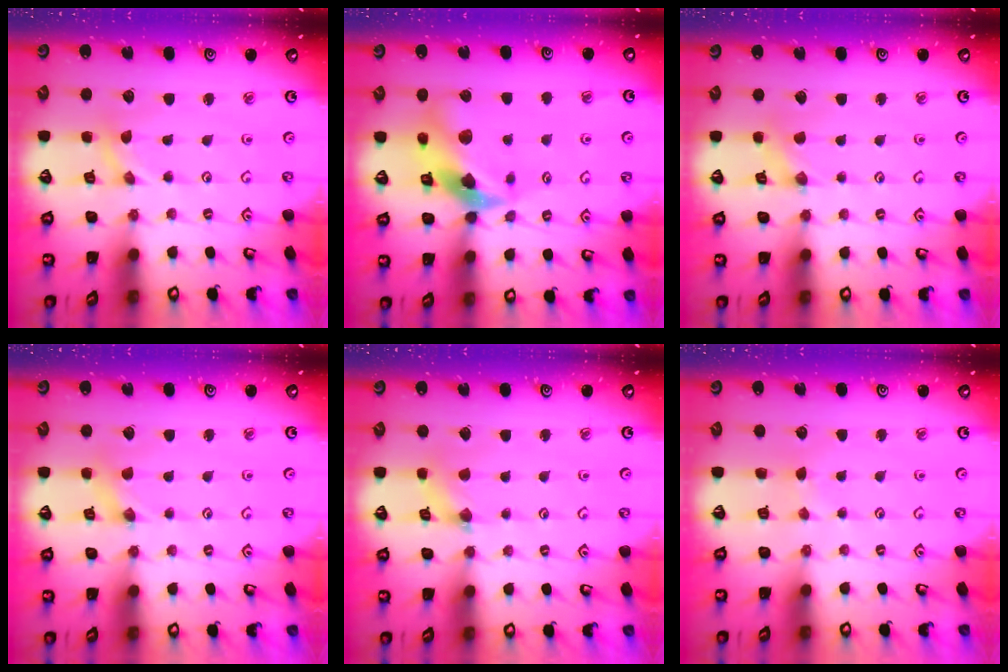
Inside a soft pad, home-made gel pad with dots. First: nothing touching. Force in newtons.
{"total": 12.8, "press": 12.7, "slide": 1.6}
{"total": 0.0}
{"total": 0.0}
{"total": 1.5, "press": 1.5, "slide": 0.3}
{"total": 1.1, "press": 1.1, "slide": 0.2}